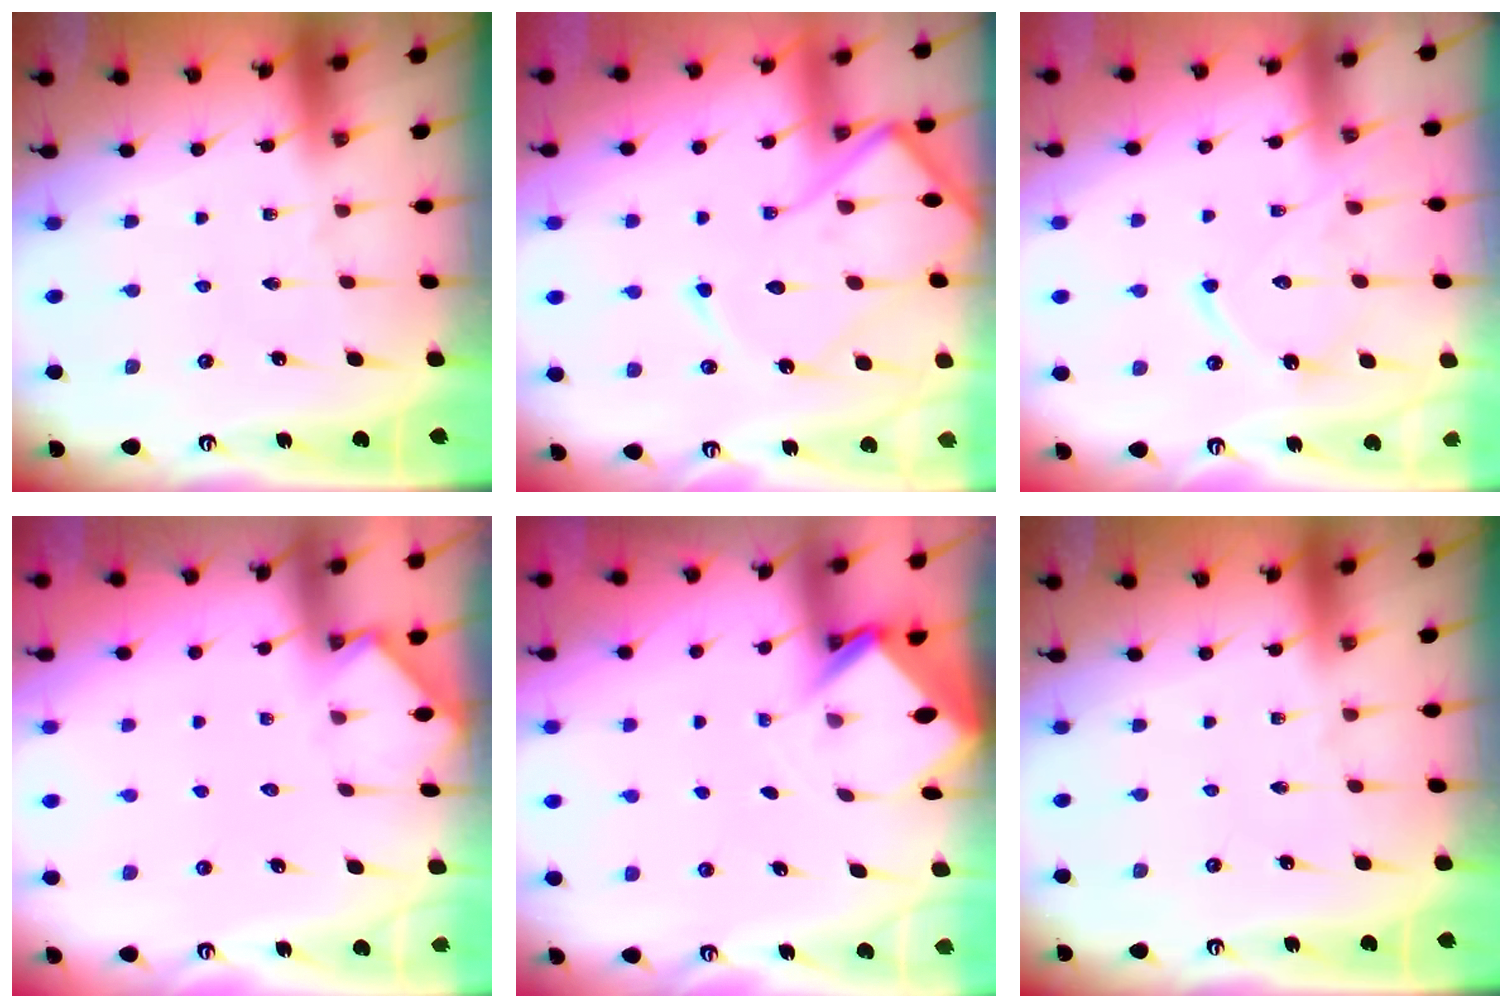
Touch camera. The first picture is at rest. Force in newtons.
{"total": 15.7, "press": 15.6, "slide": 1.4}
{"total": 12.5, "press": 12.4, "slide": 1.1}
{"total": 4.2, "press": 4.2, "slide": 0.5}
{"total": 3.3, "press": 3.3, "slide": 0.2}
{"total": 0.0}